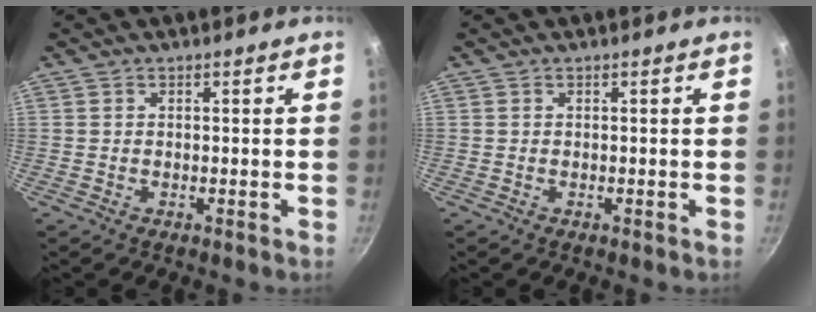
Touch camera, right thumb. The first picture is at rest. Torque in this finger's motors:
{"motor_torque": [-0.02, 0.02, 0.00, 0.00, 0.01]}